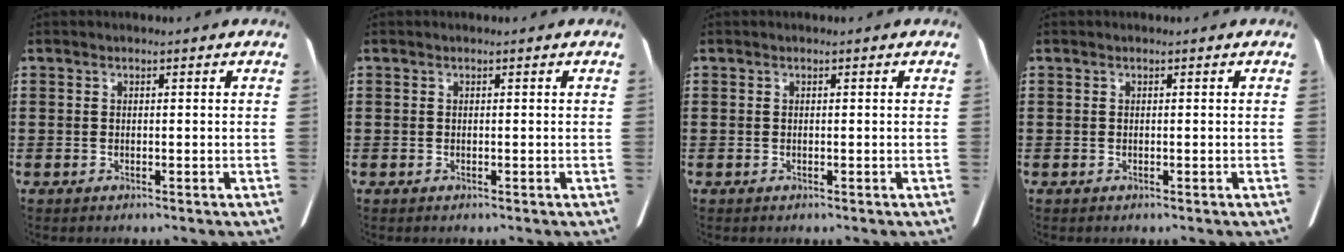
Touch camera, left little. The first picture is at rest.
{"total": 0.0}
{"total": 0.0}
{"total": 0.0}